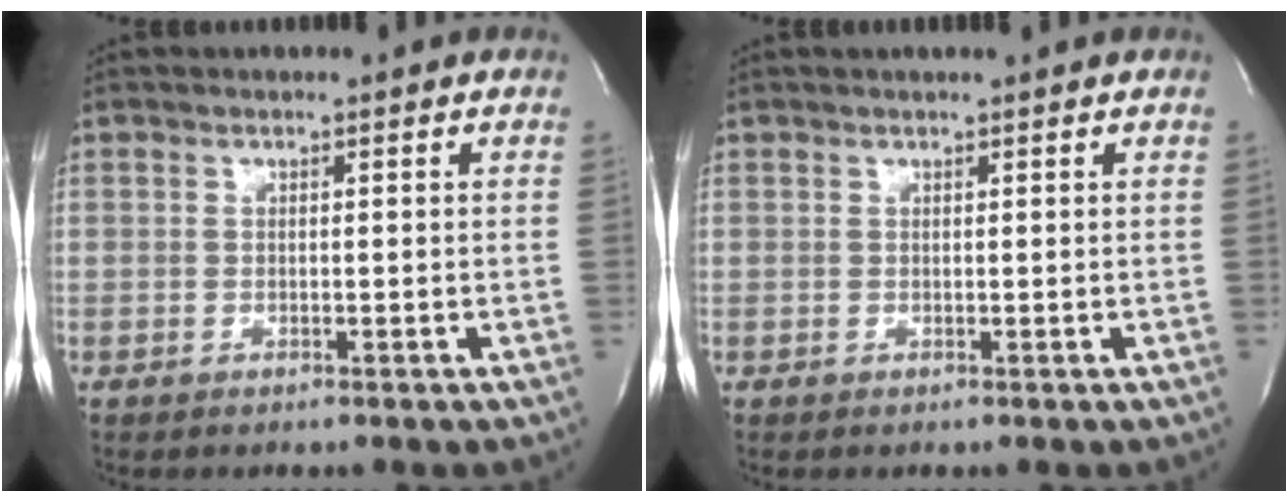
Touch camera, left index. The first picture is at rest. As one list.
[{"total": 1.7, "force": [1.6, 0.0, 0.8], "torque": [-0.008, 0.012, 0.020]}]